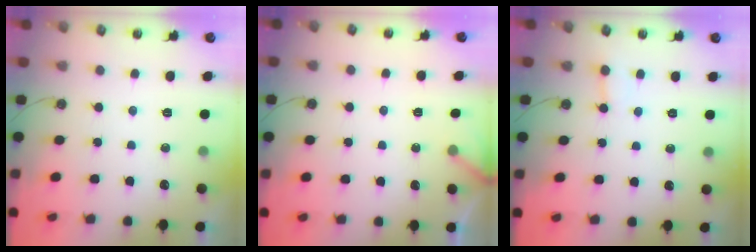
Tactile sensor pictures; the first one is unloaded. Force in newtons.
{"total": 1.9, "press": 1.9, "slide": 0.1}
{"total": 2.1, "press": 2.1, "slide": 0.1}